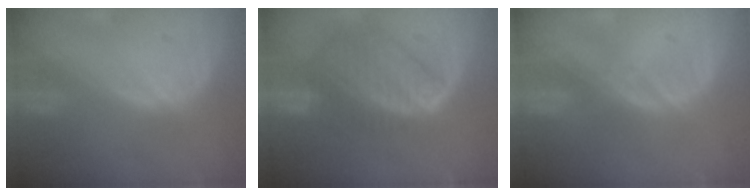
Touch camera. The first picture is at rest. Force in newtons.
{"total": 9.2, "press": 7.9, "slide": 4.6}
{"total": 1.2, "press": 1.0, "slide": 0.7}